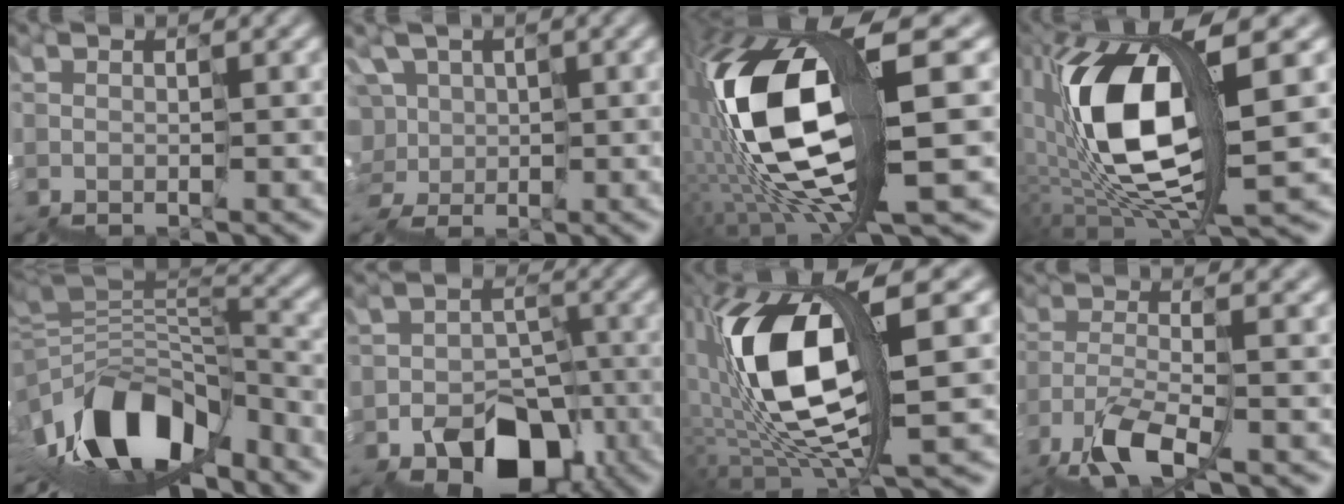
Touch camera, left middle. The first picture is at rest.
{"total": 5.1, "force": [1.4, 4.5, 2.0], "torque": [-0.042, 0.037, -0.001]}
{"total": 13.8, "force": [1.8, 3.6, 13.2], "torque": [-0.286, 0.012, 0.053]}
{"total": 10.5, "force": [2.7, 2.5, 9.8], "torque": [-0.205, 0.011, 0.057]}
{"total": 8.4, "force": [-4.4, 4.0, 6.0], "torque": [-0.102, 0.019, -0.069]}
{"total": 10.4, "force": [-5.0, 8.0, 4.4], "torque": [-0.045, -0.018, -0.082]}
{"total": 11.0, "force": [2.5, 2.3, 10.5], "torque": [-0.225, 0.009, 0.051]}
{"total": 4.6, "force": [-2.1, 1.1, 3.9], "torque": [-0.088, 0.002, -0.040]}